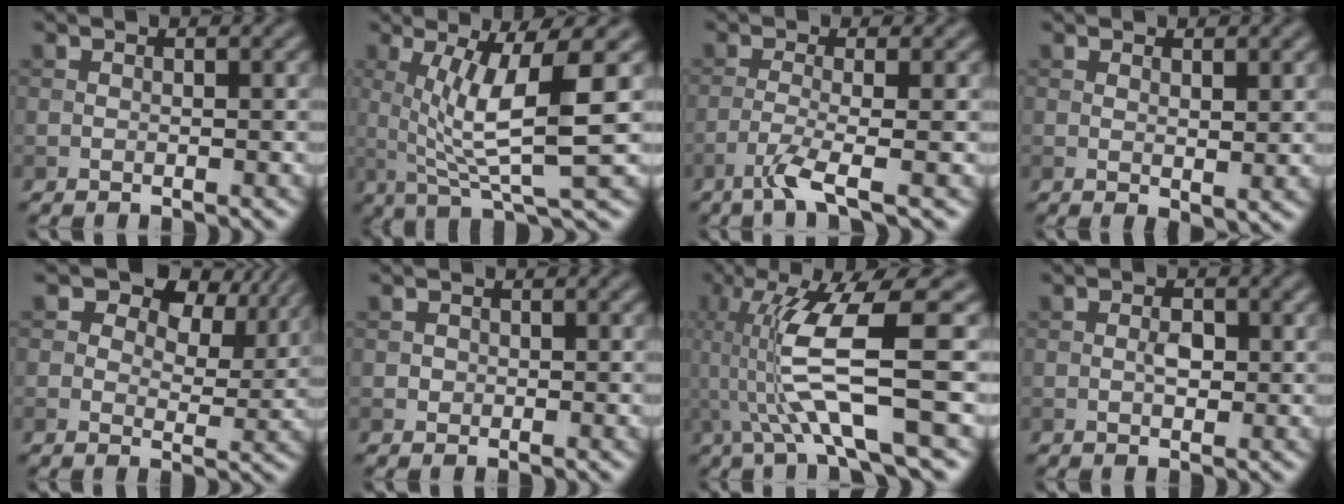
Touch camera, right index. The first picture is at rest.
{"total": 7.1, "force": [1.3, 1.3, 6.8], "torque": [-0.118, -0.007, 0.028]}
{"total": 3.3, "force": [-1.8, 0.4, 2.7], "torque": [-0.052, 0.001, -0.052]}
{"total": 1.6, "force": [0.8, 0.5, 1.4], "torque": [-0.022, -0.006, 0.018]}
{"total": 7.2, "force": [4.2, 4.2, 4.1], "torque": [-0.057, 0.000, 0.061]}
{"total": 0.7, "force": [0.0, 0.7, 0.1], "torque": [0.003, -0.002, -0.001]}
{"total": 8.3, "force": [-0.1, 1.6, 8.1], "torque": [-0.148, -0.003, 0.002]}
{"total": 1.6, "force": [-0.1, 0.9, 1.3], "torque": [-0.023, 0.003, -0.003]}